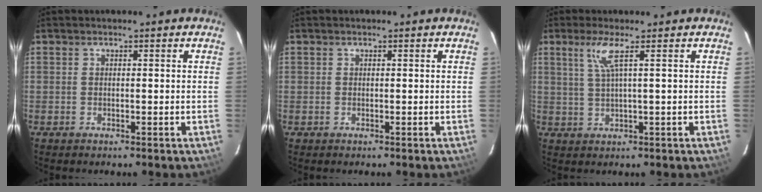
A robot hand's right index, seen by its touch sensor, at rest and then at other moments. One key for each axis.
{"total": 0.6, "fx": 0.0, "fy": 0.6, "fz": -0.1, "tx": 0.002, "ty": 0.004, "tz": 0.000}
{"total": 3.9, "fx": 1.8, "fy": -0.7, "fz": 3.4, "tx": -0.066, "ty": 0.000, "tz": 0.042}